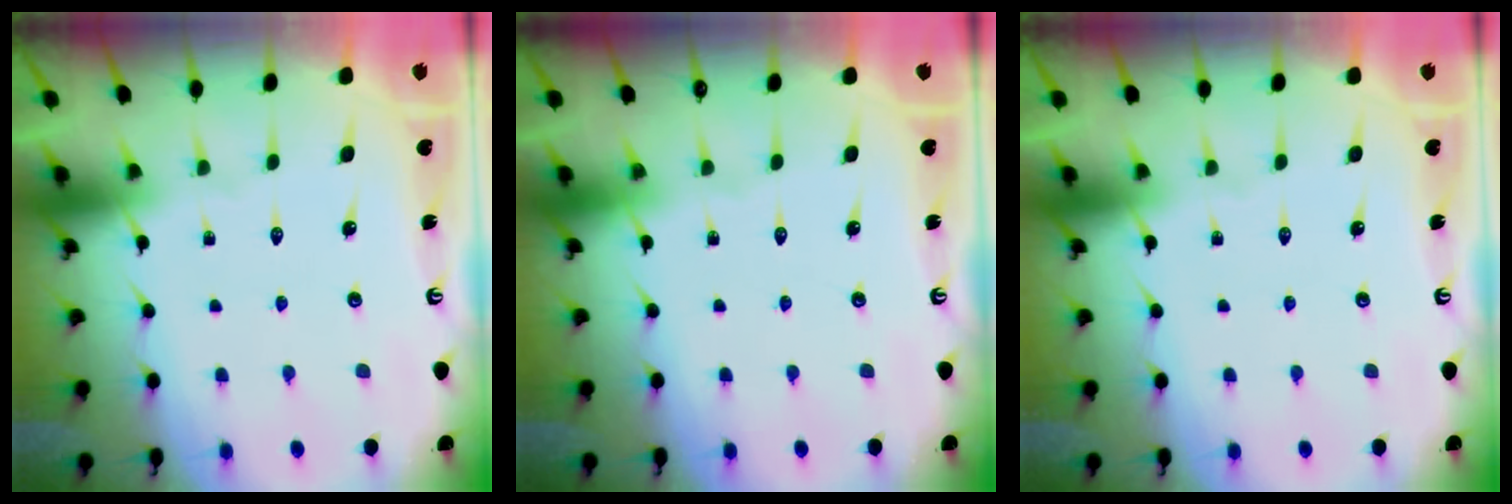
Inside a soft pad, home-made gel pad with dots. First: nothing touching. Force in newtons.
{"total": 0.0}
{"total": 0.0}